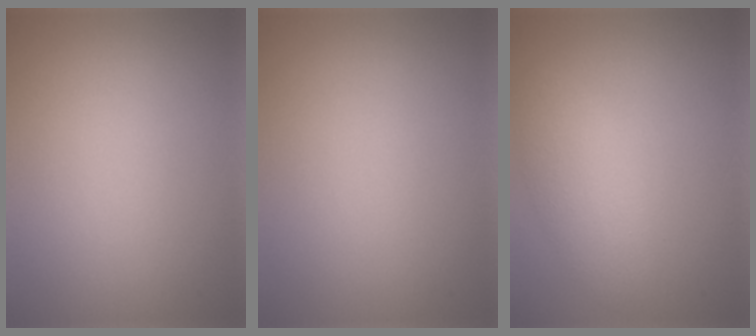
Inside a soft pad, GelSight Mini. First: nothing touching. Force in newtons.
{"total": 0.0}
{"total": 3.1, "press": 3.1, "slide": 0.2}